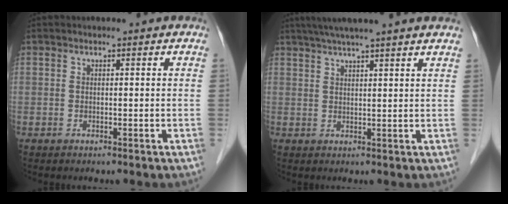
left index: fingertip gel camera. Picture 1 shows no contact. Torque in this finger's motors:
{"motor_torque": [0.09, -0.43, 0.57, 0.15]}